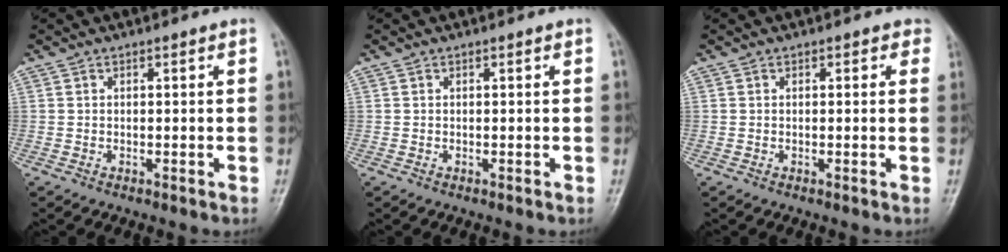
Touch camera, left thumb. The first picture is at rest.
{"total": 0.0}
{"total": 1.7, "force": [0.8, 1.2, 0.9], "torque": [0.011, 0.002, 0.002]}